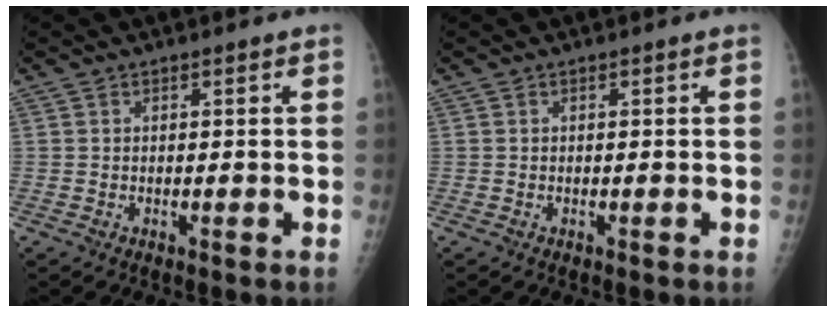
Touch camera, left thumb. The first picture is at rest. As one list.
[{"total": 0.0}]